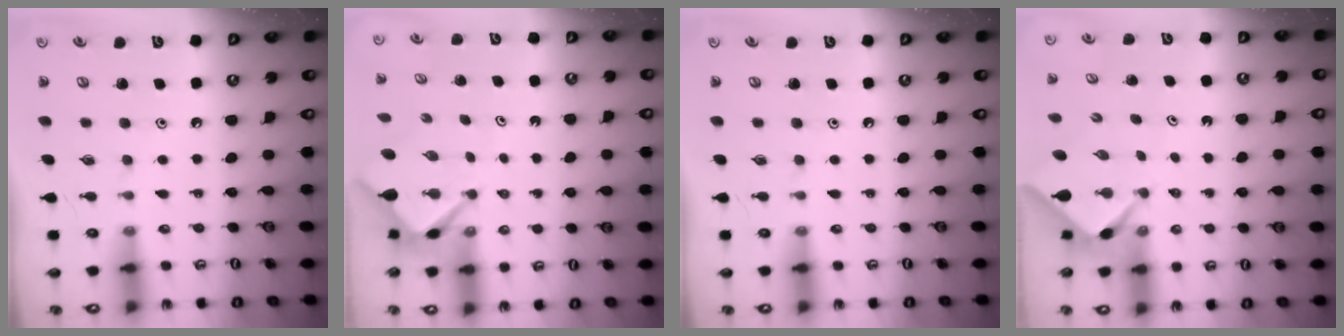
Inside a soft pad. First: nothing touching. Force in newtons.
{"total": 2.9, "press": 2.9, "slide": 0.2}
{"total": 0.0}
{"total": 2.2, "press": 2.2, "slide": 0.1}